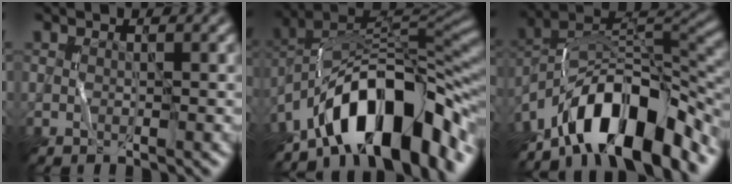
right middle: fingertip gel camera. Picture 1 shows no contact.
{"total": 12.6, "force": [-8.0, 4.9, 8.4], "torque": [-0.109, 0.023, -0.144]}
{"total": 11.8, "force": [-8.5, 3.8, 7.4], "torque": [-0.112, 0.018, -0.163]}